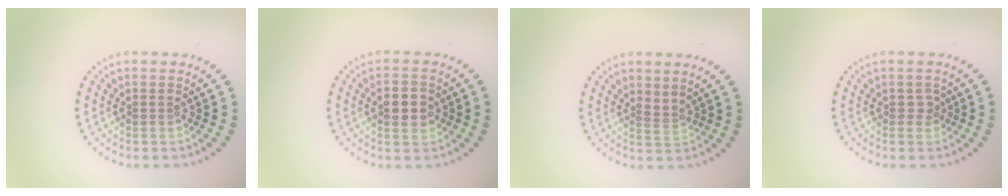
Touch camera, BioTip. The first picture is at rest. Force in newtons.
{"total": 2.8, "press": 2.8, "slide": 0.2}
{"total": 1.1, "press": 0.3, "slide": 1.0}
{"total": 0.9, "press": 0.6, "slide": 0.6}